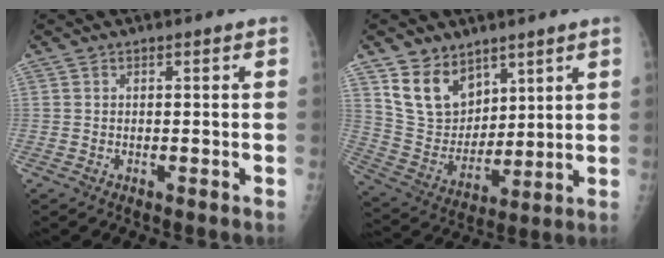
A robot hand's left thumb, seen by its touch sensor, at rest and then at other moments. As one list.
[{"total": 12.6, "force": [7.9, 8.5, 4.9], "torque": [-0.052, -0.055, 0.164]}]